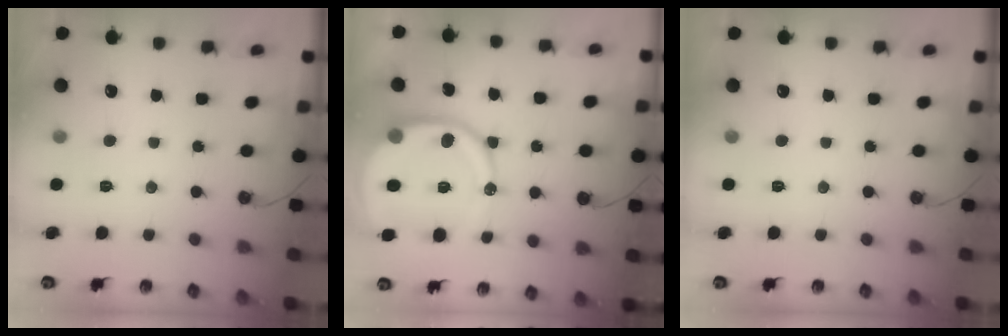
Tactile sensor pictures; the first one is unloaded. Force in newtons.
{"total": 16.0, "press": 15.9, "slide": 1.9}
{"total": 0.0}